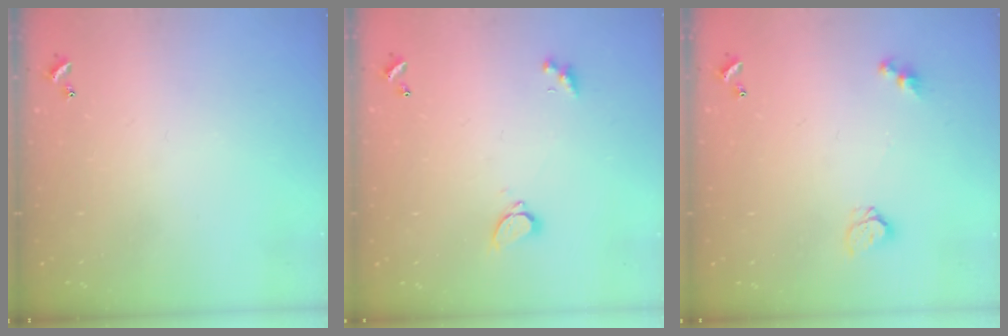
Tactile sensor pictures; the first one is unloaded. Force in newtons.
{"total": 2.1, "press": 1.8, "slide": 1.0}
{"total": 3.8, "press": 3.7, "slide": 0.2}